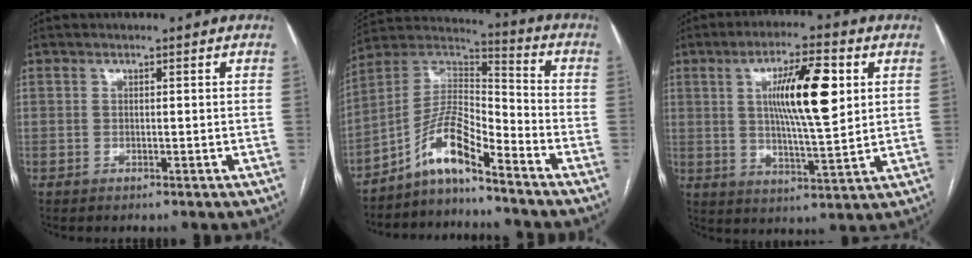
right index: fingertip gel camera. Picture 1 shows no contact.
{"total": 10.1, "force": [-7.1, 1.9, 6.8], "torque": [-0.137, 0.029, -0.132]}
{"total": 12.2, "force": [3.3, 2.0, 11.6], "torque": [-0.198, 0.004, 0.055]}